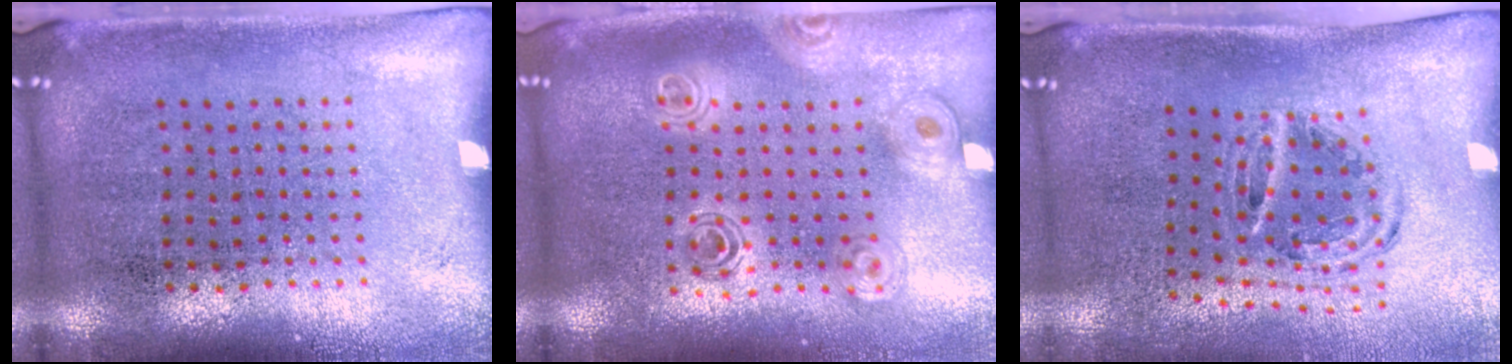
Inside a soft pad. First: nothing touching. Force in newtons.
{"total": 1.5, "press": 1.4, "slide": 0.7}
{"total": 1.1, "press": 1.0, "slide": 0.3}